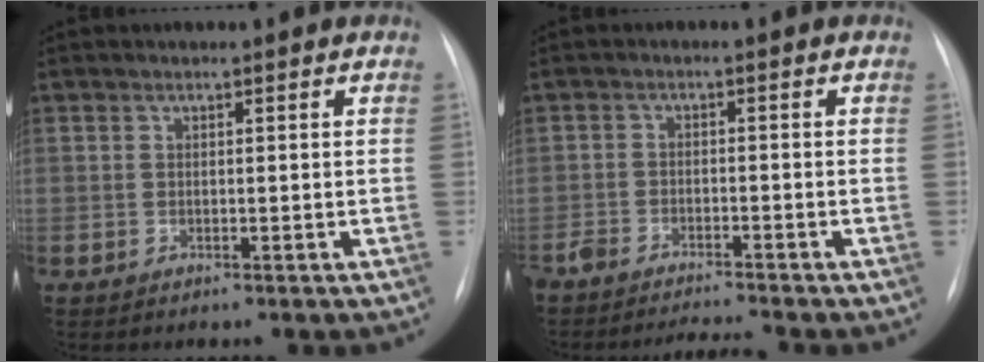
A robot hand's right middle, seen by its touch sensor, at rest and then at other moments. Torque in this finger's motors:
{"motor_torque": [-0.03, 0.02, 0.02, 0.01]}